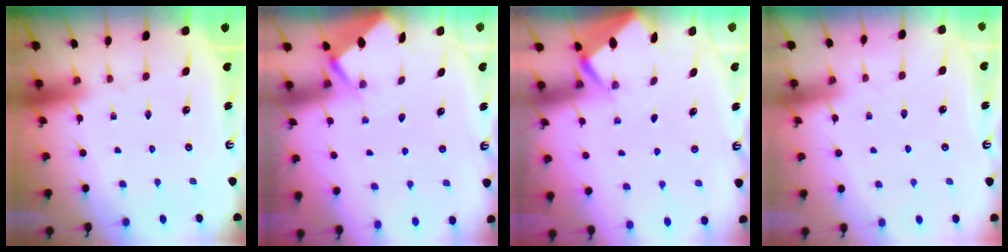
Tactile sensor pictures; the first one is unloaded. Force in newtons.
{"total": 2.5, "press": 2.5, "slide": 0.4}
{"total": 2.6, "press": 2.6, "slide": 0.3}
{"total": 3.1, "press": 3.0, "slide": 0.5}